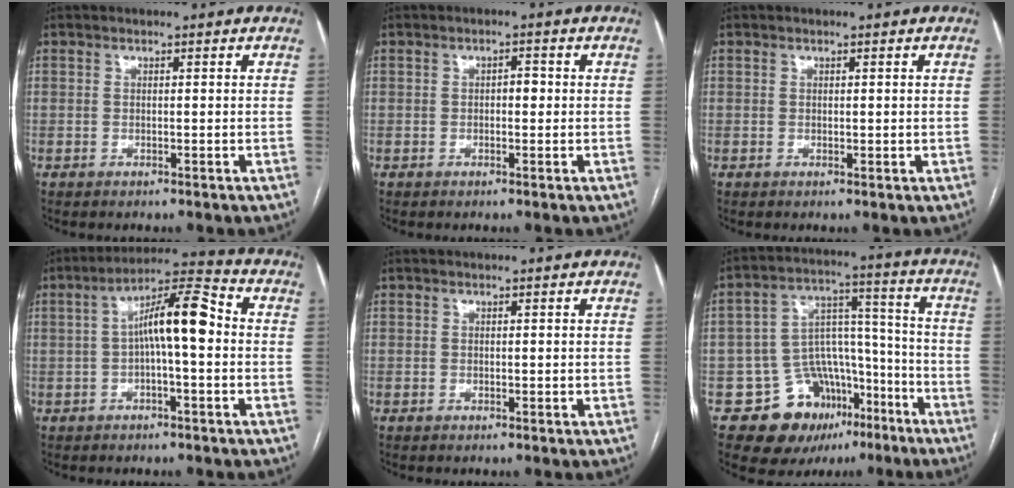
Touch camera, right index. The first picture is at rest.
{"total": 1.8, "force": [0.0, 0.9, 1.6], "torque": [-0.019, 0.005, -0.001]}
{"total": 1.0, "force": [0.2, 0.6, 0.8], "torque": [-0.010, -0.003, 0.005]}
{"total": 10.0, "force": [0.2, 1.9, 9.9], "torque": [-0.170, 0.033, 0.000]}
{"total": 0.7, "force": [0.2, 0.3, 0.6], "torque": [-0.008, -0.002, 0.004]}
{"total": 13.7, "force": [-7.5, 10.2, 5.2], "torque": [-0.065, 0.065, -0.103]}